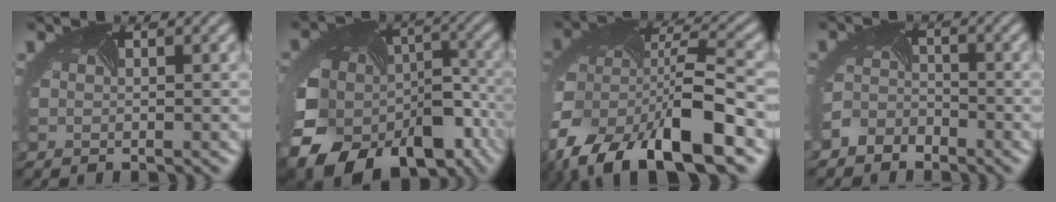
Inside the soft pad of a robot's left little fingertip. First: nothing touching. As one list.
[{"total": 19.1, "force": [-9.8, 12.7, 10.3], "torque": [-0.215, -0.033, -0.127]}, {"total": 14.6, "force": [-8.6, 6.8, 9.6], "torque": [-0.199, -0.013, -0.149]}, {"total": 2.8, "force": [-2.4, 1.5, 0.1], "torque": [-0.005, -0.003, -0.054]}]